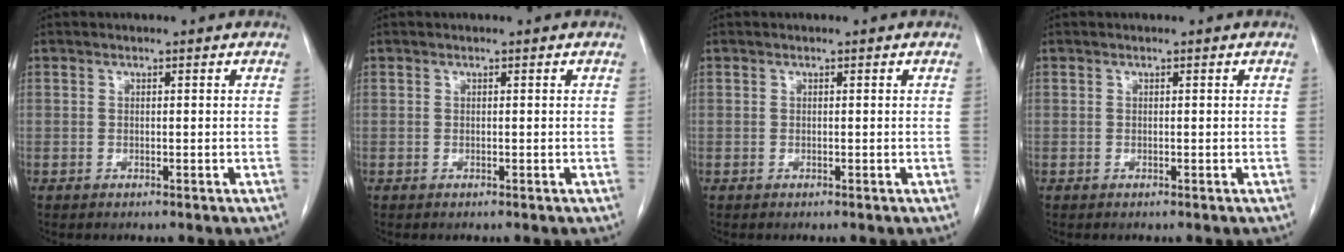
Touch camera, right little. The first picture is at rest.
{"total": 0.0}
{"total": 0.0}
{"total": 0.0}